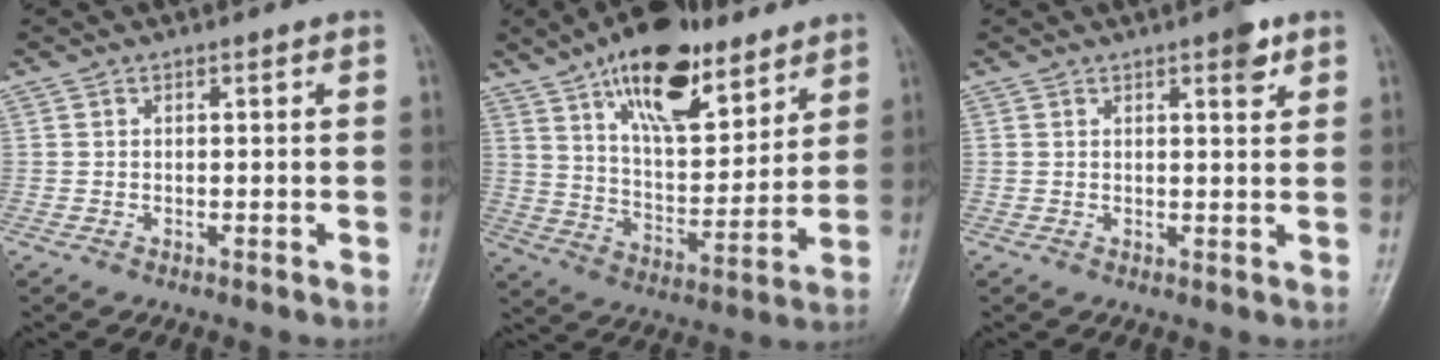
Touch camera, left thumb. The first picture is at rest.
{"total": 19.9, "force": [12.1, 8.8, 13.1], "torque": [-0.170, -0.056, 0.204]}
{"total": 3.0, "force": [1.8, 0.9, 2.3], "torque": [-0.022, -0.006, 0.020]}